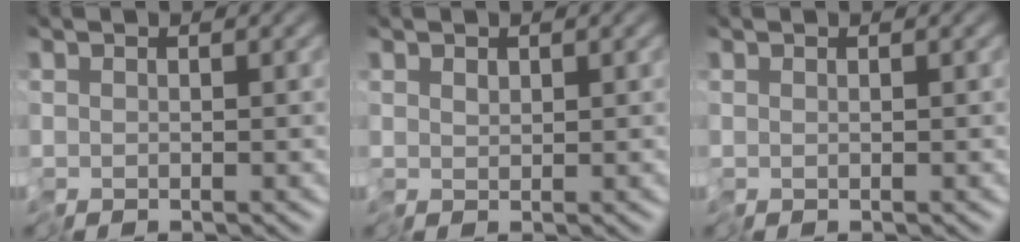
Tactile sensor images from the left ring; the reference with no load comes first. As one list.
[{"total": 0.8, "force": [0.4, 0.4, 0.6], "torque": [-0.013, 0.000, 0.007]}, {"total": 0.0}]